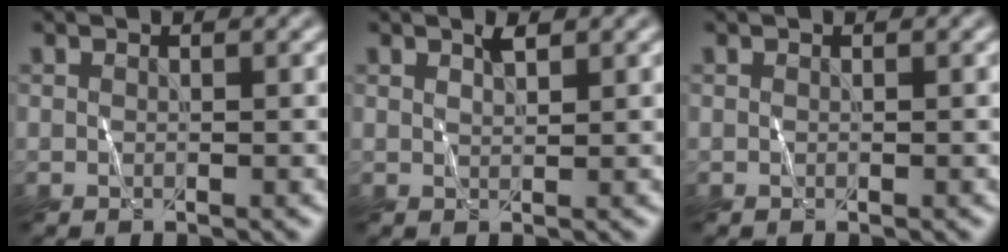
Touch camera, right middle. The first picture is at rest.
{"total": 0.6, "force": [0.4, -0.1, 0.4], "torque": [-0.008, 0.004, 0.013]}
{"total": 0.0}